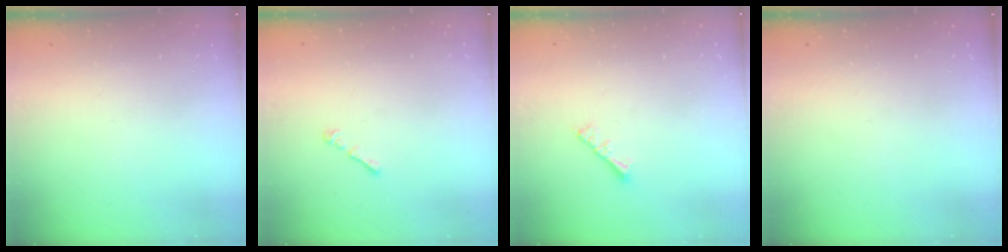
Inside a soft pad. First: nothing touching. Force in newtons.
{"total": 1.0, "press": 0.9, "slide": 0.5}
{"total": 2.5, "press": 2.4, "slide": 0.5}
{"total": 0.0}